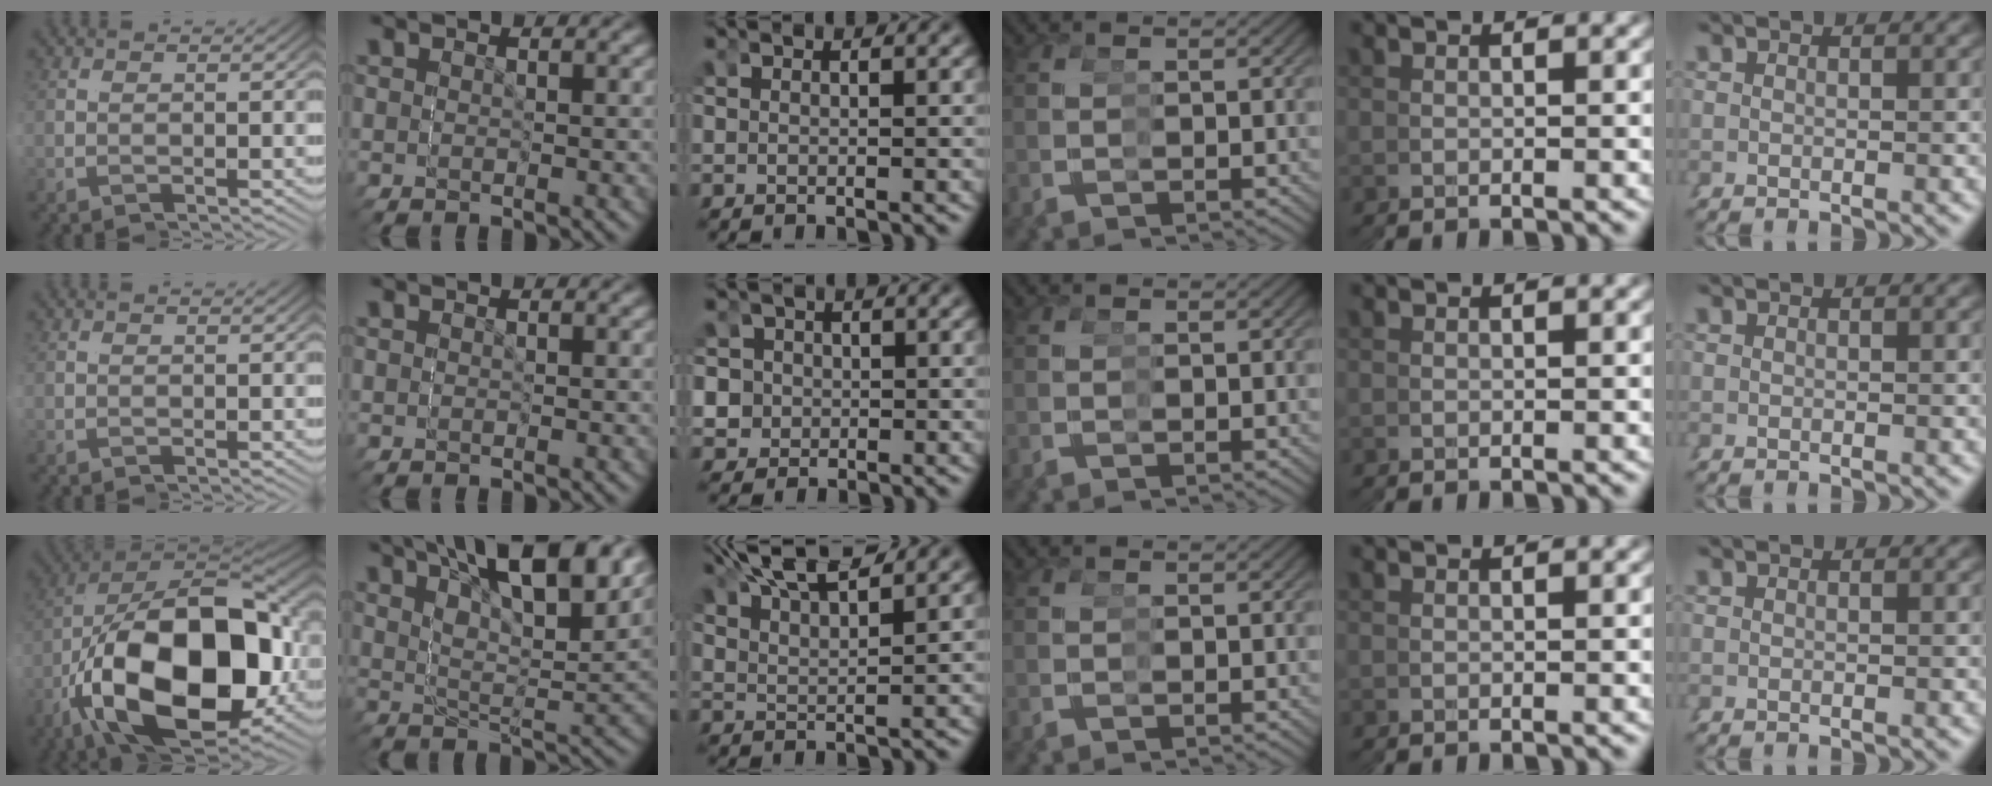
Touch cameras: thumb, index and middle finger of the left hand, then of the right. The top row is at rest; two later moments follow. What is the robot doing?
{"motion": "grasp_and_lifting", "object": "screwdriver"}